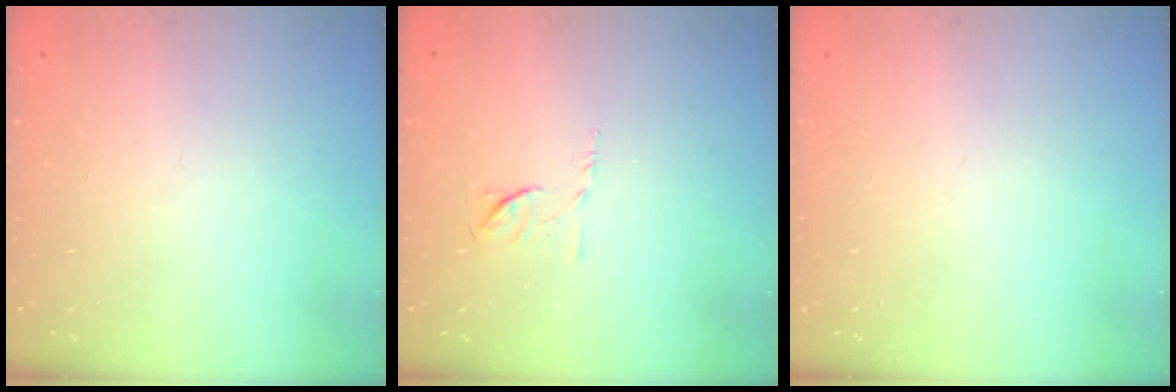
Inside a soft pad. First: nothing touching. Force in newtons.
{"total": 6.1, "press": 6.0, "slide": 1.1}
{"total": 0.0}